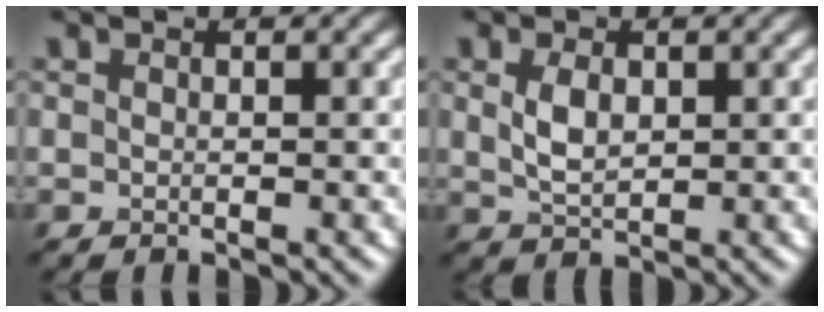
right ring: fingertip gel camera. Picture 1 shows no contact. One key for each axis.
{"total": 2.5, "fx": 0.6, "fy": 1.6, "fz": 1.9, "tx": -0.047, "ty": 0.000, "tz": 0.016}